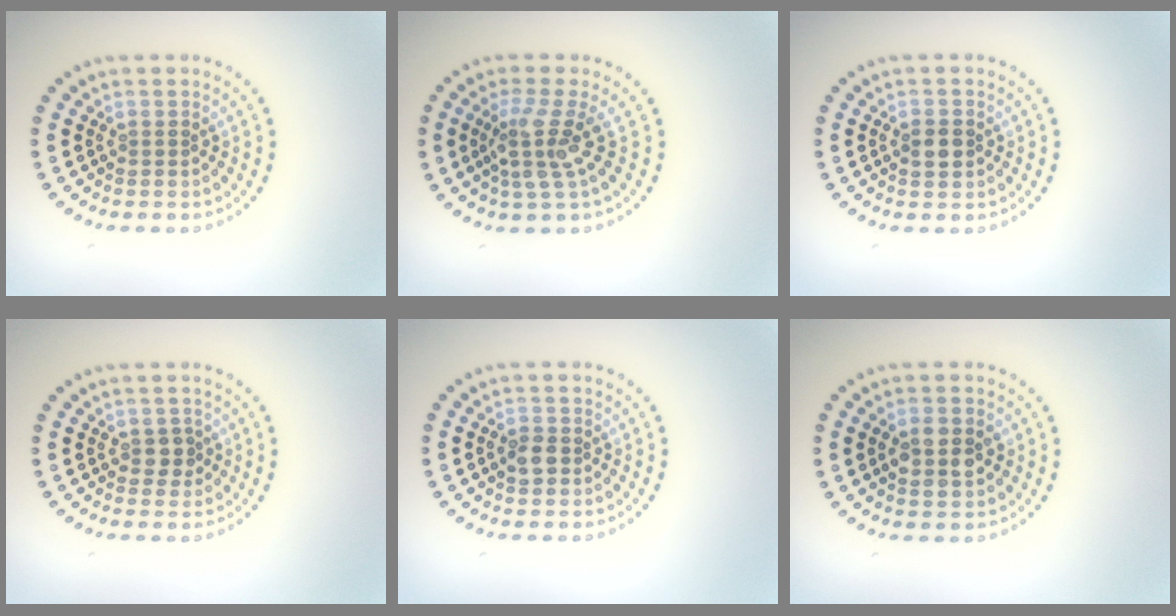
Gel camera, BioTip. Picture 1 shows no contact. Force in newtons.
{"total": 3.4, "press": 2.5, "slide": 2.3}
{"total": 2.2, "press": 2.2, "slide": 0.0}
{"total": 1.4, "press": 1.3, "slide": 0.4}
{"total": 1.7, "press": 1.6, "slide": 0.3}
{"total": 3.0, "press": 3.0, "slide": 0.1}